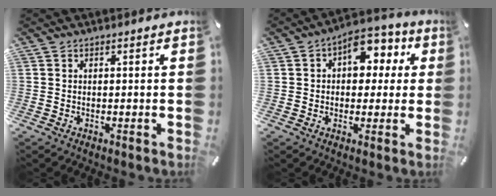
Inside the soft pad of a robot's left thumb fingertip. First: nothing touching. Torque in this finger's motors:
{"motor_torque": [0.37, 0.40, 0.03, 0.09, -0.14]}